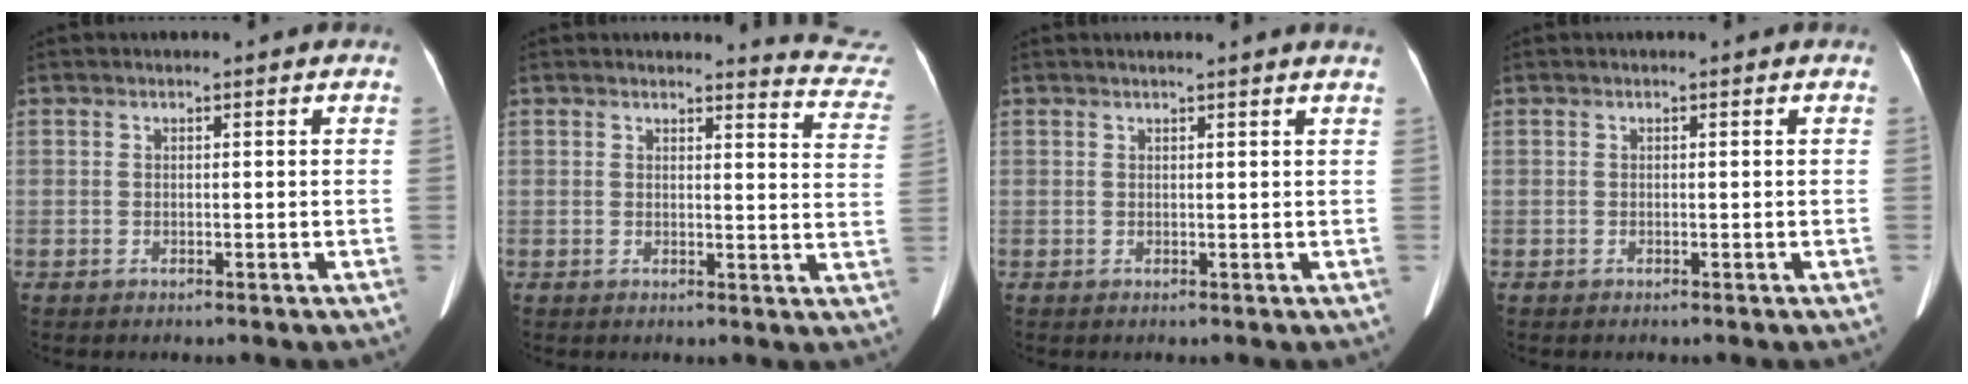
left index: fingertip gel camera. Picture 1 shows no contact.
{"total": 9.2, "force": [9.2, 0.2, -0.5], "torque": [0.022, -0.096, 0.063]}
{"total": 3.8, "force": [3.5, -0.5, 1.6], "torque": [-0.020, 0.011, 0.033]}
{"total": 0.0}